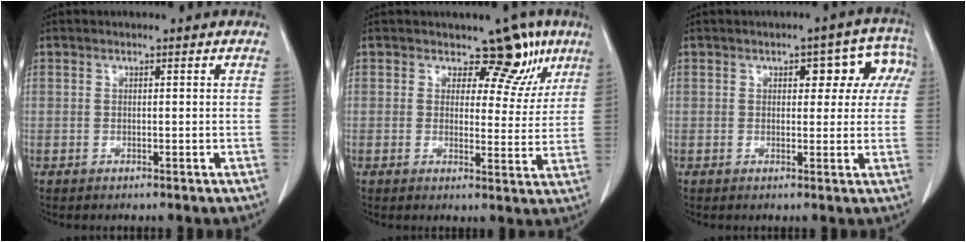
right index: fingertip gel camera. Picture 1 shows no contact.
{"total": 5.8, "force": [3.8, 3.6, 2.5], "torque": [-0.007, -0.003, 0.045]}
{"total": 7.0, "force": [2.1, 3.8, 5.5], "torque": [-0.045, 0.035, 0.021]}